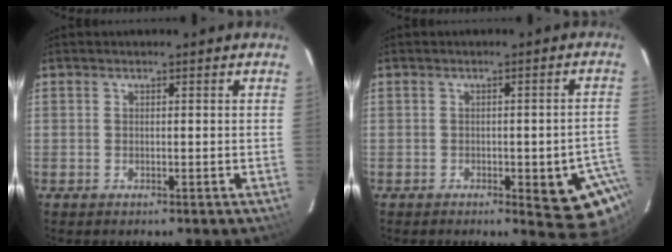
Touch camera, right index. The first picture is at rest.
{"total": 11.0, "force": [-4.8, 3.8, 9.1], "torque": [-0.088, -0.008, -0.052]}